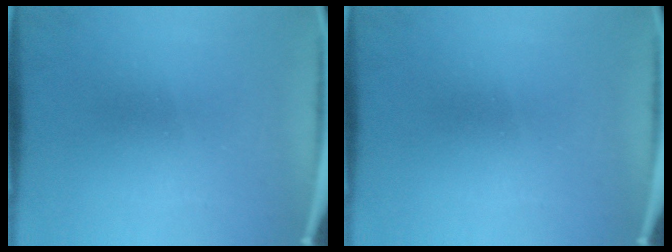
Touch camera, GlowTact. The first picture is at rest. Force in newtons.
{"total": 0.0}